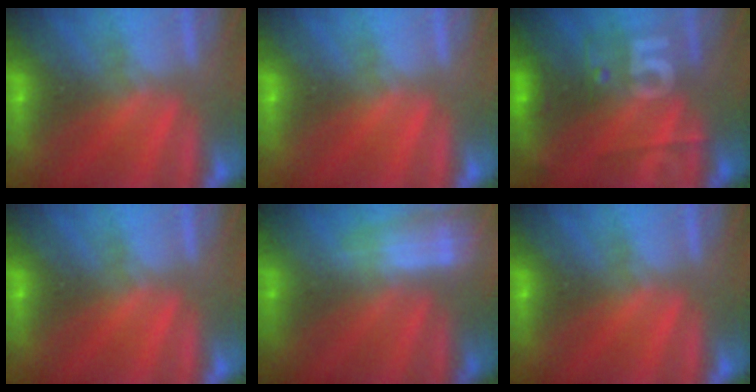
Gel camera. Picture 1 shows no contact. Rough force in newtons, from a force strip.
{"total": 0.0}
{"total": 2.4}
{"total": 0.0}
{"total": 2.5}
{"total": 0.0}